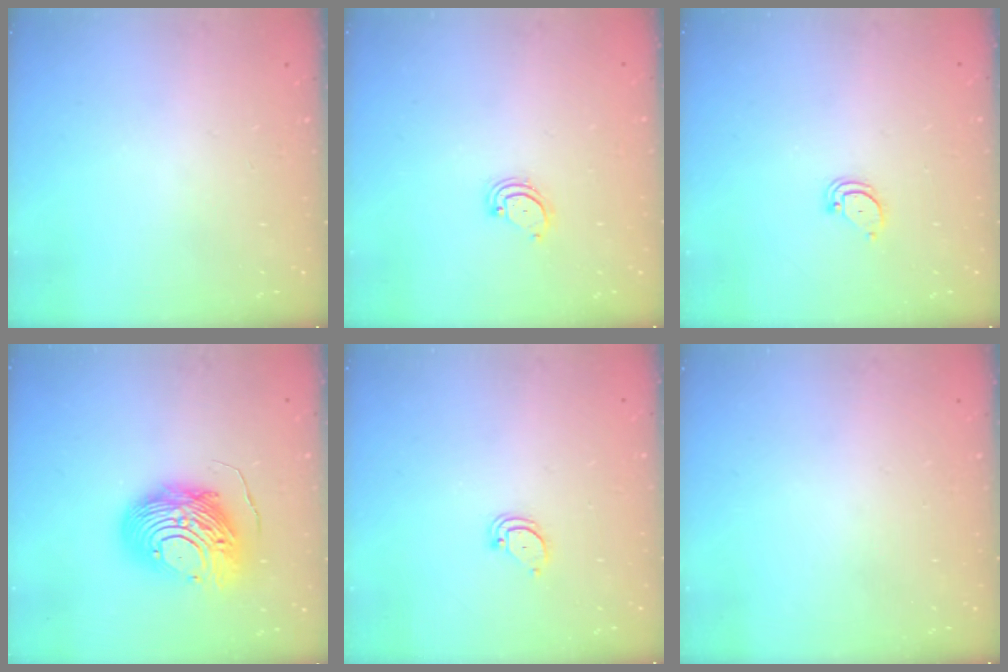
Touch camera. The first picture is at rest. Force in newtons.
{"total": 3.0, "press": 3.0, "slide": 0.4}
{"total": 2.7, "press": 2.7, "slide": 0.2}
{"total": 13.7, "press": 13.7, "slide": 1.3}
{"total": 2.7, "press": 2.7, "slide": 0.2}
{"total": 0.0}